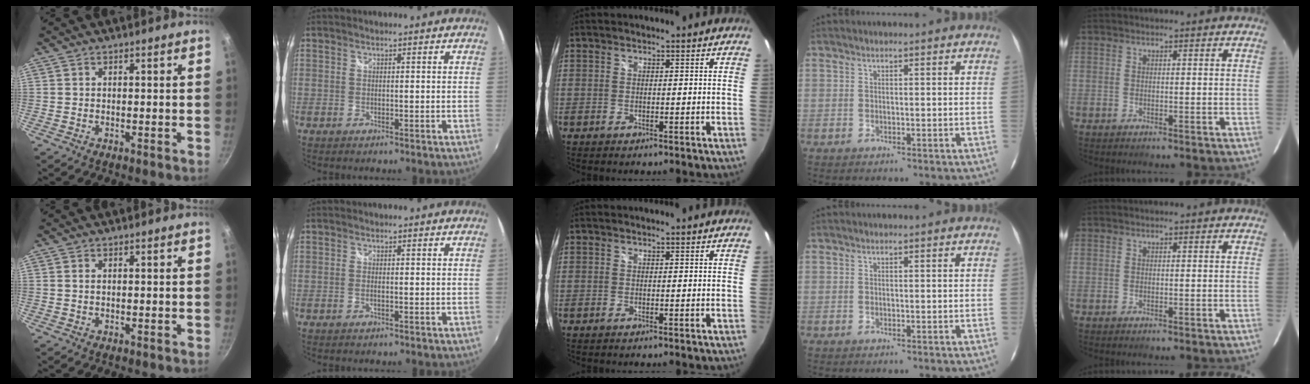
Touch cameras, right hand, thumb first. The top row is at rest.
{"thumb": {"total": 0.7, "force": [0.2, 0.4, 0.6], "torque": [-0.011, 0.001, 0.003]}, "index": {"total": 1.1, "force": [-0.2, 0.1, 1.1], "torque": [-0.021, -0.001, -0.005]}}